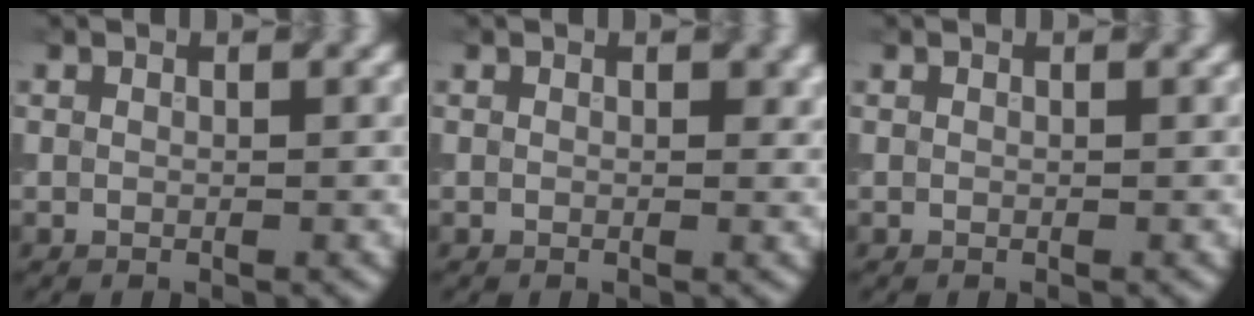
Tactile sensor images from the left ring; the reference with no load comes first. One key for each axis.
{"total": 0.8, "fx": 0.2, "fy": 0.6, "fz": 0.6, "tx": -0.004, "ty": -0.005, "tz": 0.001}
{"total": 0.0}